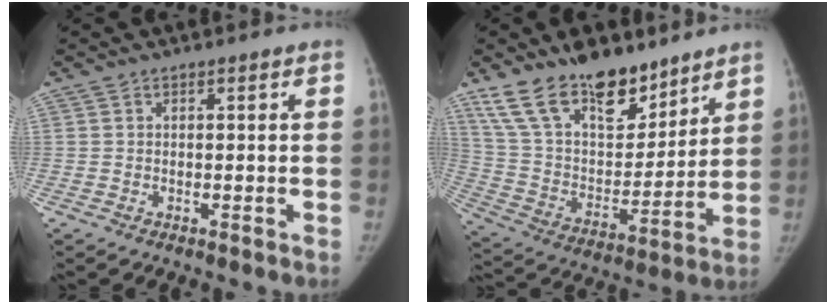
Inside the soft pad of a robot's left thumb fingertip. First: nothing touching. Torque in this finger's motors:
{"motor_torque": [3.21, 1.29, 1.08, -1.69, 0.47]}